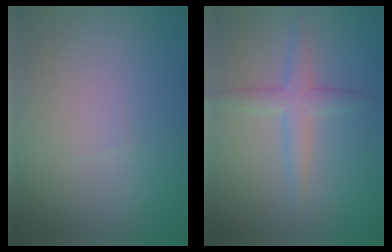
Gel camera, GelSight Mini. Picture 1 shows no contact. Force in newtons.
{"total": 2.7, "press": 2.7, "slide": 0.1}